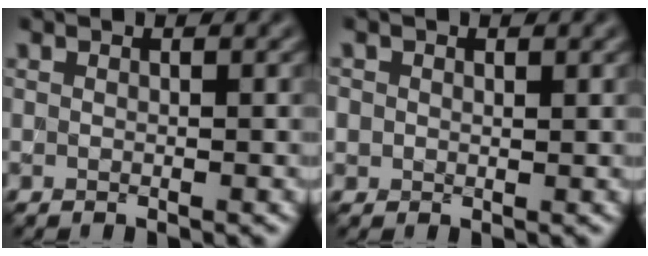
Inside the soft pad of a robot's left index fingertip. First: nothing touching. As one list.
[{"total": 1.2, "force": [0.4, 1.1, 0.3], "torque": [-0.003, -0.001, 0.008]}]